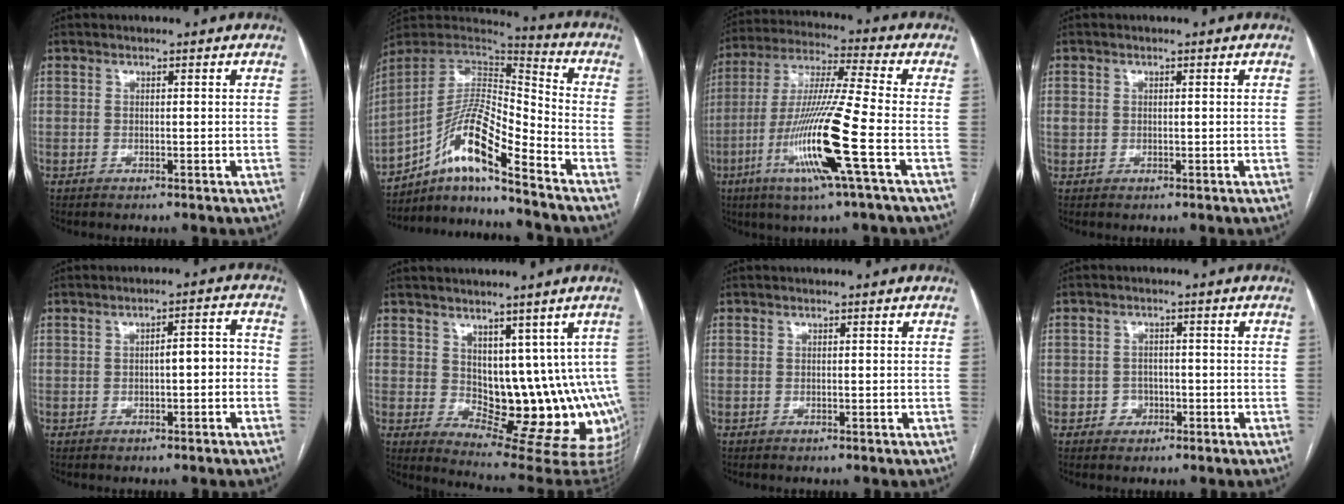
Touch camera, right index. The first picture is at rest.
{"total": 14.5, "force": [-9.5, 1.7, 10.8], "torque": [-0.199, 0.019, -0.168]}
{"total": 16.2, "force": [-5.6, -1.1, 15.2], "torque": [-0.310, -0.020, -0.111]}
{"total": 1.3, "force": [0.2, 1.2, 0.5], "torque": [-0.008, 0.011, 0.009]}
{"total": 4.0, "force": [-0.6, 1.3, 3.7], "torque": [-0.051, 0.025, -0.006]}
{"total": 12.2, "force": [3.3, 6.9, 9.4], "torque": [-0.106, -0.007, 0.068]}
{"total": 0.0}
{"total": 2.6, "force": [-1.0, 2.4, 0.4], "torque": [0.002, 0.010, -0.015]}